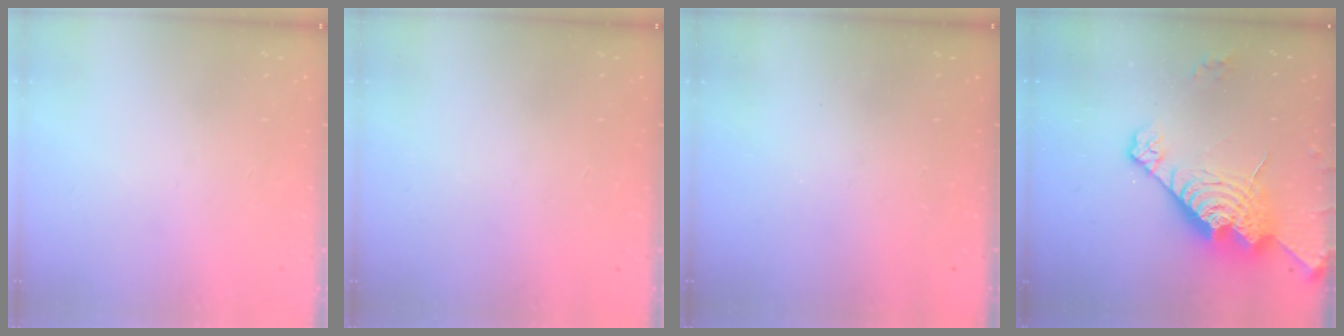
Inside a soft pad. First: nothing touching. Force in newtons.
{"total": 0.0}
{"total": 0.0}
{"total": 19.6, "press": 19.5, "slide": 1.8}